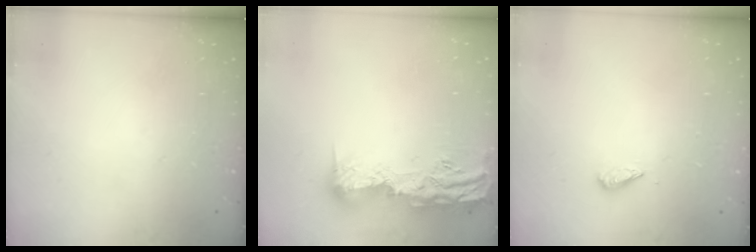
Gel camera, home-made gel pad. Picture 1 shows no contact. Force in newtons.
{"total": 16.3, "press": 15.9, "slide": 3.5}
{"total": 2.9, "press": 2.9, "slide": 0.4}